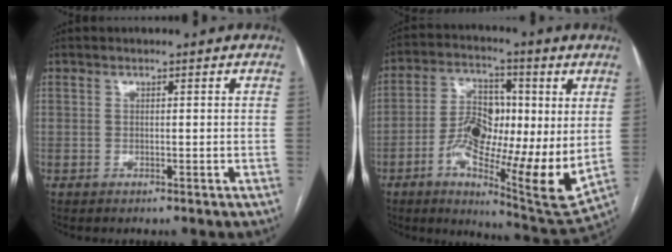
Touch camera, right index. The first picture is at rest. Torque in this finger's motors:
{"motor_torque": [1.36, -0.78, 0.90, 0.21]}